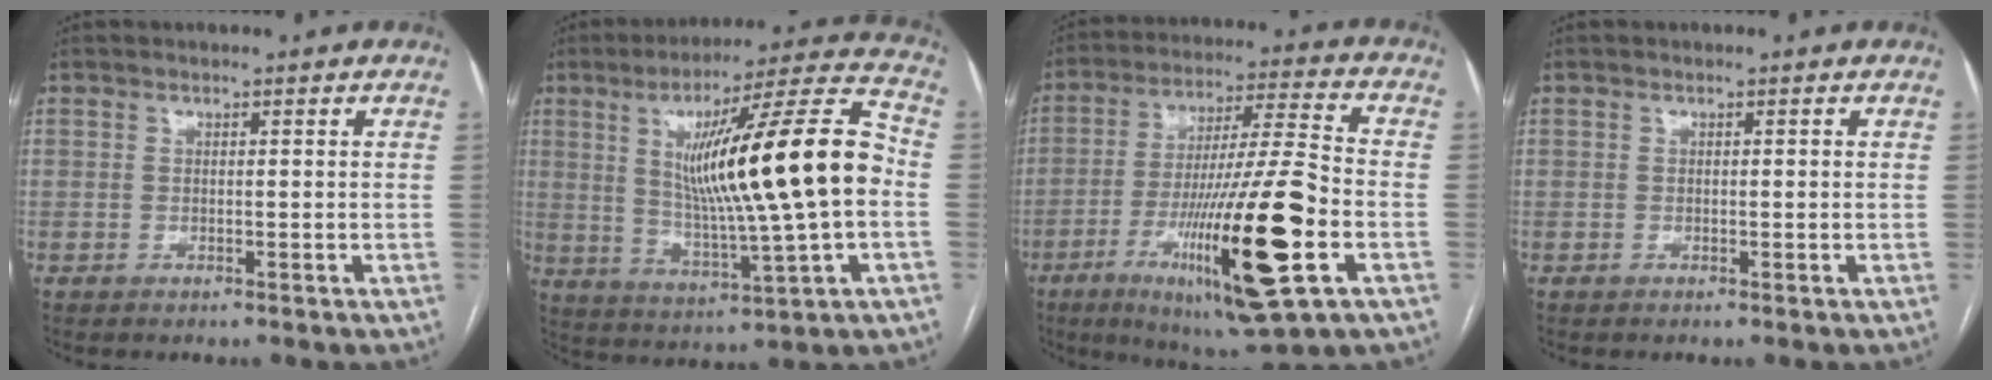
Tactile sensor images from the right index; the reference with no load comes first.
{"total": 21.3, "force": [1.3, 1.0, 21.2], "torque": [-0.344, 0.011, 0.016]}
{"total": 22.4, "force": [-7.6, 1.2, 21.0], "torque": [-0.371, -0.034, -0.127]}
{"total": 0.0}